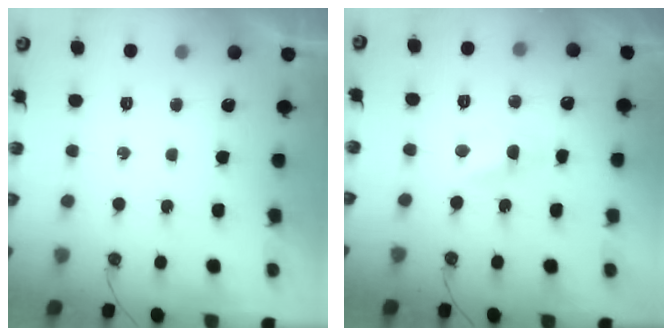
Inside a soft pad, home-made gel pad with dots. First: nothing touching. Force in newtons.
{"total": 2.7, "press": 2.7, "slide": 0.2}